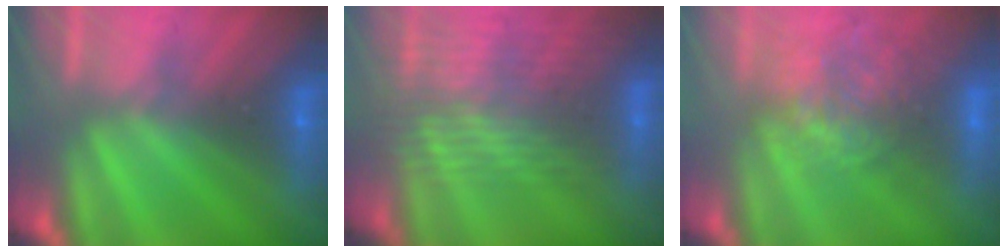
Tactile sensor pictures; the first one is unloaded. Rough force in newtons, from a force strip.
{"total": 3.4}
{"total": 3.5}